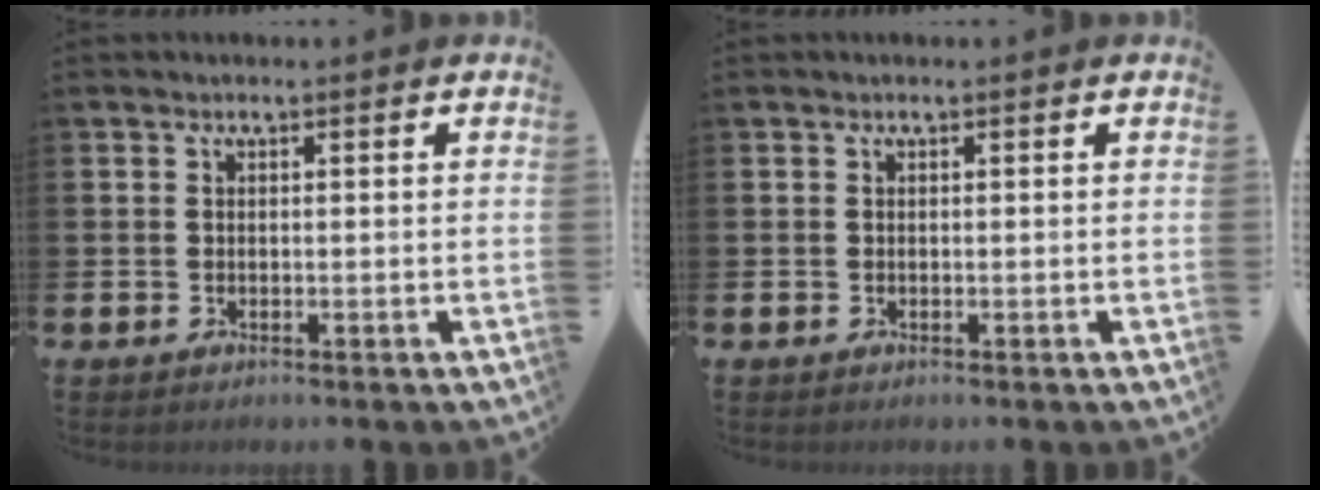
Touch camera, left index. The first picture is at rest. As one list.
[{"total": 0.0}]